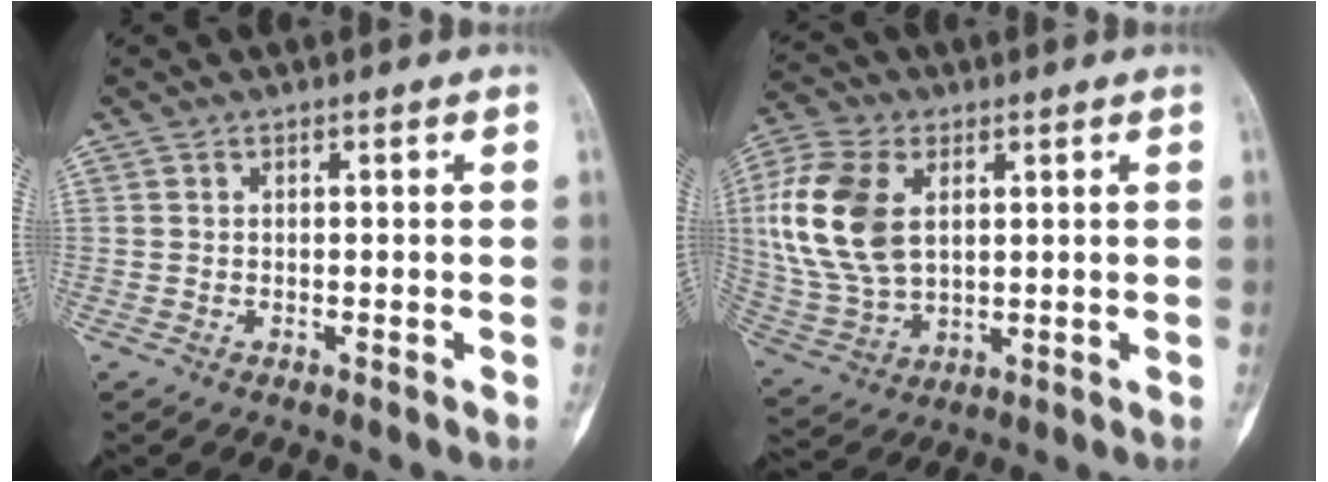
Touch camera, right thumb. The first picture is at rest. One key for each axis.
{"total": 16.4, "fx": 3.4, "fy": 10.2, "fz": 12.3, "tx": -0.261, "ty": -0.003, "tz": 0.070}